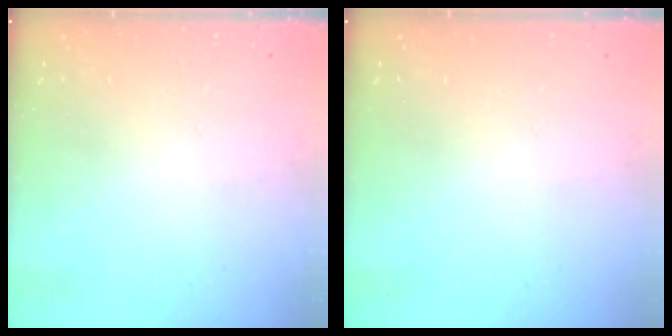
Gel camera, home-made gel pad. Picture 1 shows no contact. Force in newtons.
{"total": 0.0}